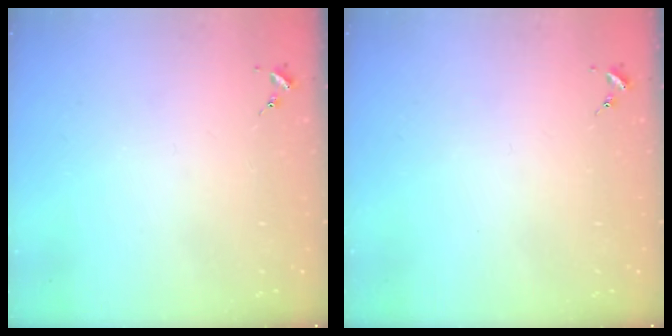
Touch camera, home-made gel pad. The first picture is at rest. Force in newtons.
{"total": 0.0}